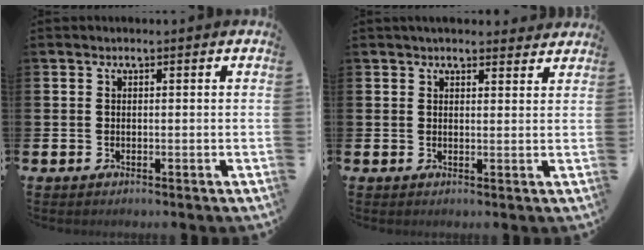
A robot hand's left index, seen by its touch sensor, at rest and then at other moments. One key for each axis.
{"total": 2.7, "fx": 2.6, "fy": 0.5, "fz": 0.2, "tx": 0.002, "ty": -0.013, "tz": 0.045}